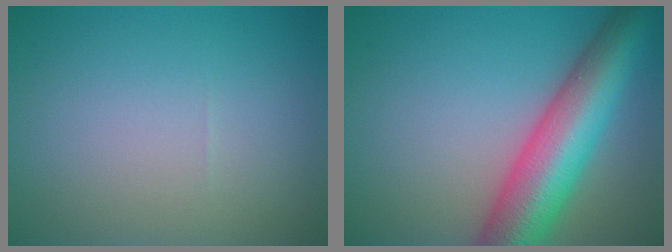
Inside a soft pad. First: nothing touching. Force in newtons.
{"total": 10.2, "press": 10.2, "slide": 0.2}